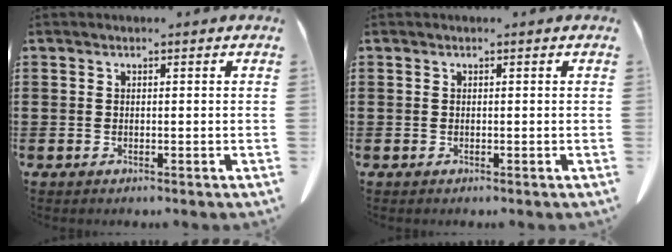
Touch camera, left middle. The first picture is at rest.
{"total": 0.0}